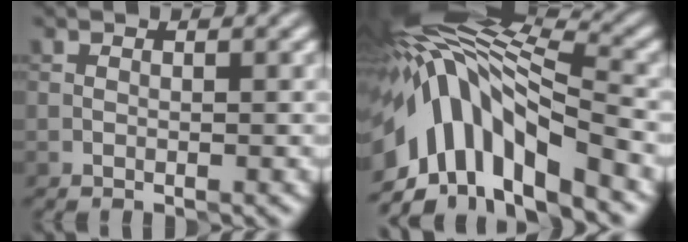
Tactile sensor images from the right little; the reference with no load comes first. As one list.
[{"total": 11.7, "force": [-3.5, 5.1, 9.9], "torque": [-0.168, 0.020, -0.053]}]